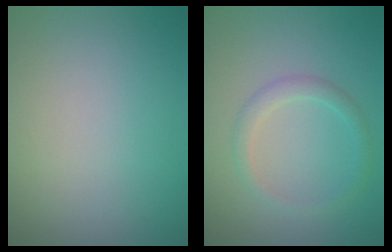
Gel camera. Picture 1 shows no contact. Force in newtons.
{"total": 1.7, "press": 1.7, "slide": 0.1}